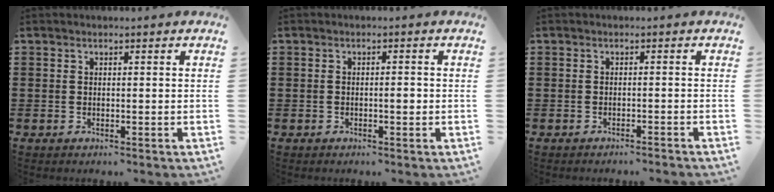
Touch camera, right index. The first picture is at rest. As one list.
[{"total": 1.6, "force": [-0.4, 0.5, 1.5], "torque": [-0.029, 0.001, -0.007]}, {"total": 1.2, "force": [-1.1, -0.3, 0.2], "torque": [-0.005, -0.001, -0.023]}]